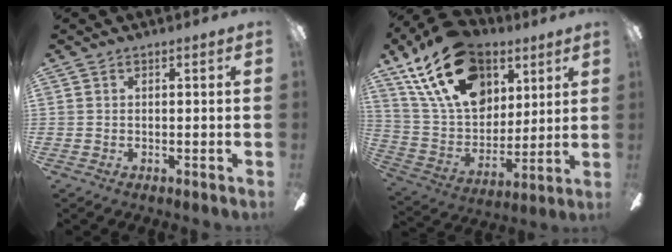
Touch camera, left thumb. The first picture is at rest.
{"total": 25.0, "force": [12.5, 16.2, 14.3], "torque": [-0.265, -0.047, 0.228]}